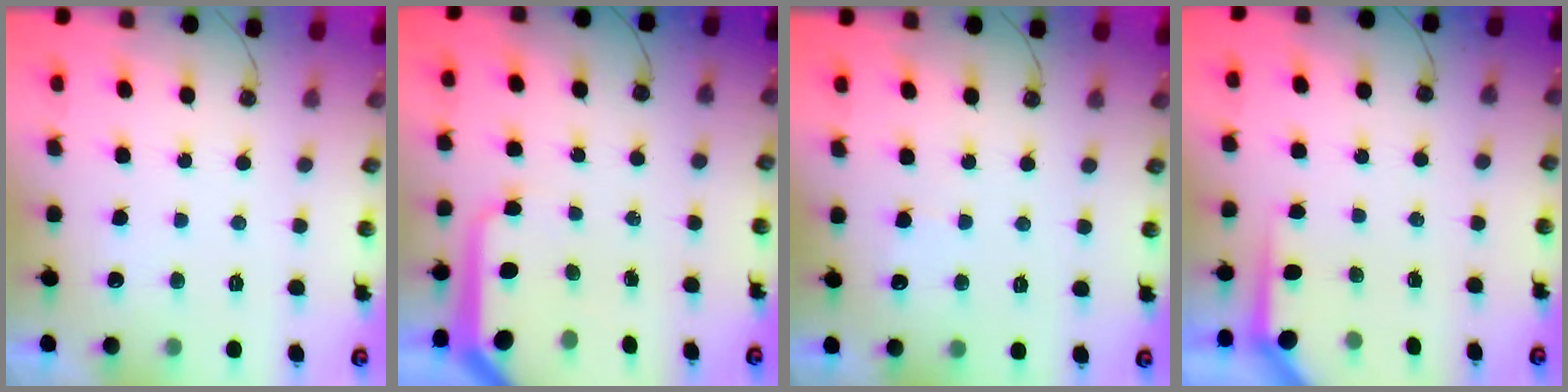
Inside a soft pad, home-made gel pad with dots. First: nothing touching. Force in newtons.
{"total": 8.4, "press": 8.4, "slide": 0.6}
{"total": 2.7, "press": 2.7, "slide": 0.3}
{"total": 3.7, "press": 3.7, "slide": 0.5}